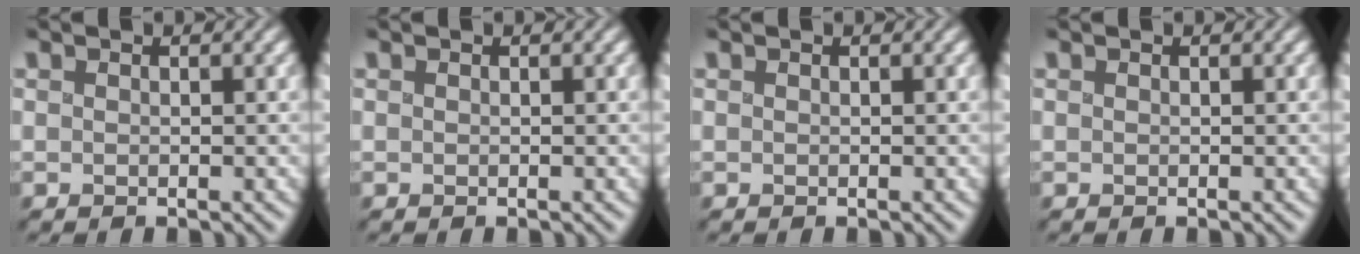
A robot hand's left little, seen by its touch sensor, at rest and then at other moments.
{"total": 0.0}
{"total": 0.0}
{"total": 0.0}